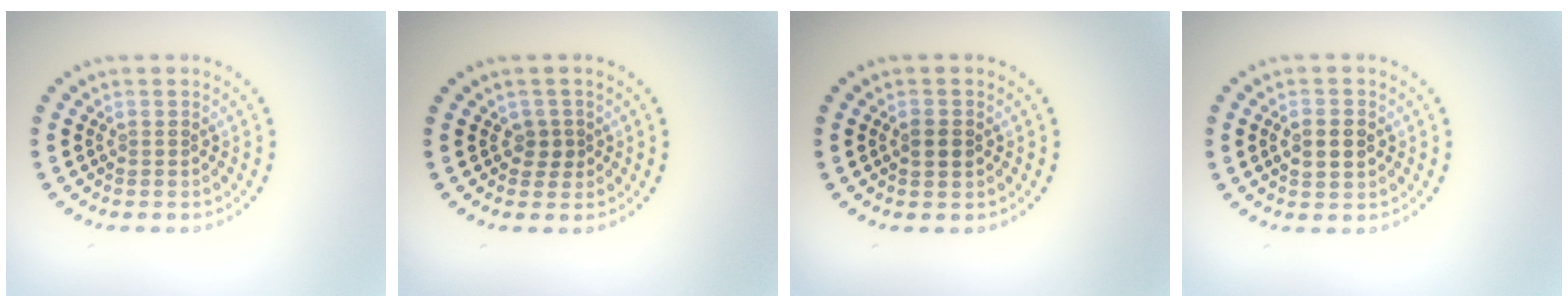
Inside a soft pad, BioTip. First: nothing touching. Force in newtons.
{"total": 1.3, "press": 1.1, "slide": 0.7}
{"total": 1.8, "press": 1.8, "slide": 0.1}
{"total": 2.3, "press": 2.3, "slide": 0.2}